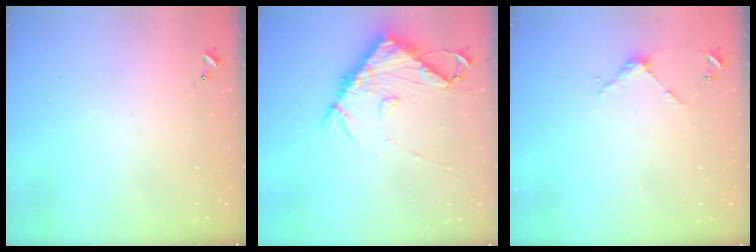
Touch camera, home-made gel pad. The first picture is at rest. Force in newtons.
{"total": 11.0, "press": 10.9, "slide": 1.4}
{"total": 3.7, "press": 3.7, "slide": 0.3}